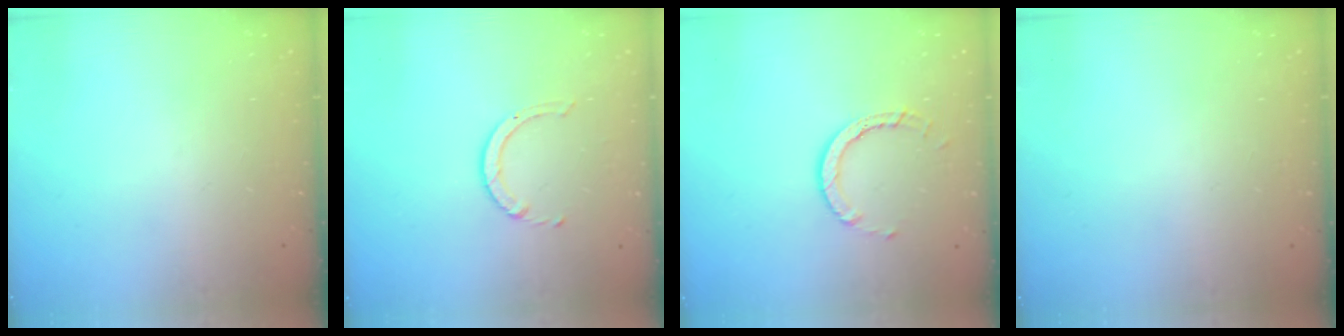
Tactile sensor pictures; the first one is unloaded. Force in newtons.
{"total": 2.5, "press": 2.4, "slide": 0.3}
{"total": 5.0, "press": 5.0, "slide": 0.3}
{"total": 2.5, "press": 2.5, "slide": 0.2}